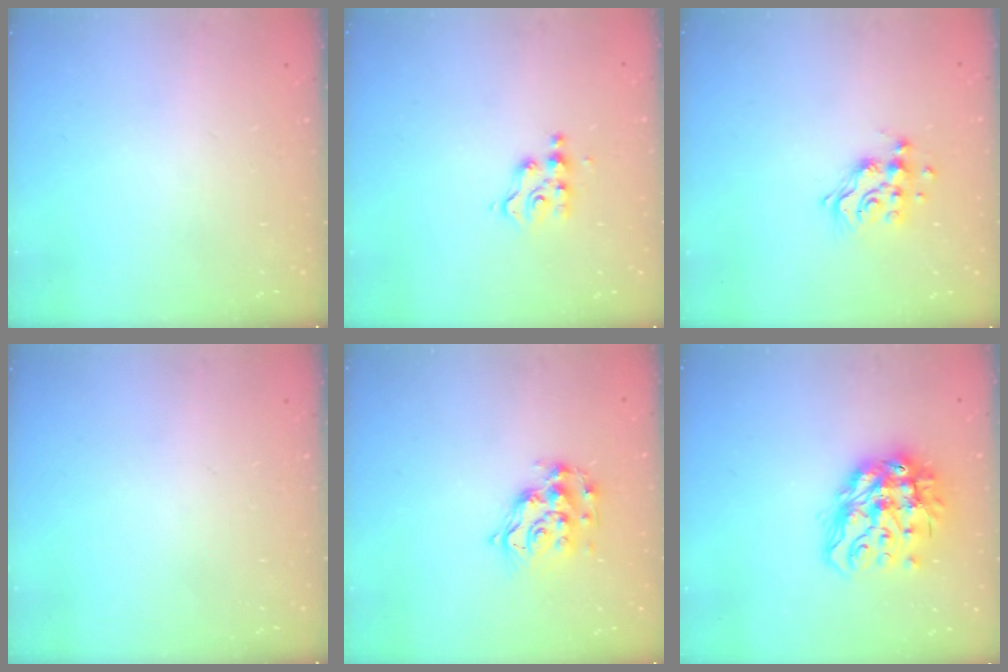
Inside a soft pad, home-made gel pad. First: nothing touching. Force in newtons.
{"total": 4.5, "press": 4.4, "slide": 0.6}
{"total": 10.8, "press": 10.8, "slide": 0.8}
{"total": 0.0}
{"total": 12.8, "press": 12.8, "slide": 0.6}
{"total": 16.0, "press": 15.9, "slide": 2.0}